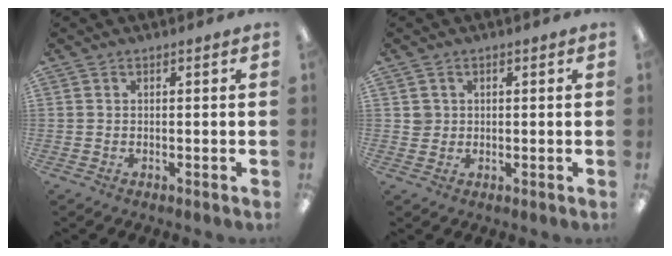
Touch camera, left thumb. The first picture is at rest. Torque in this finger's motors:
{"motor_torque": [-0.03, 0.01, 0.00, -0.03, 0.00]}